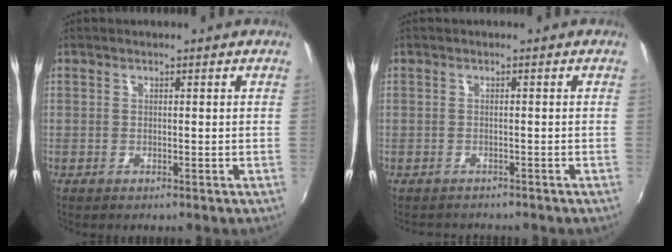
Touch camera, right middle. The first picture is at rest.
{"total": 1.8, "force": [-1.6, 0.9, 0.0], "torque": [-0.004, 0.001, -0.025]}